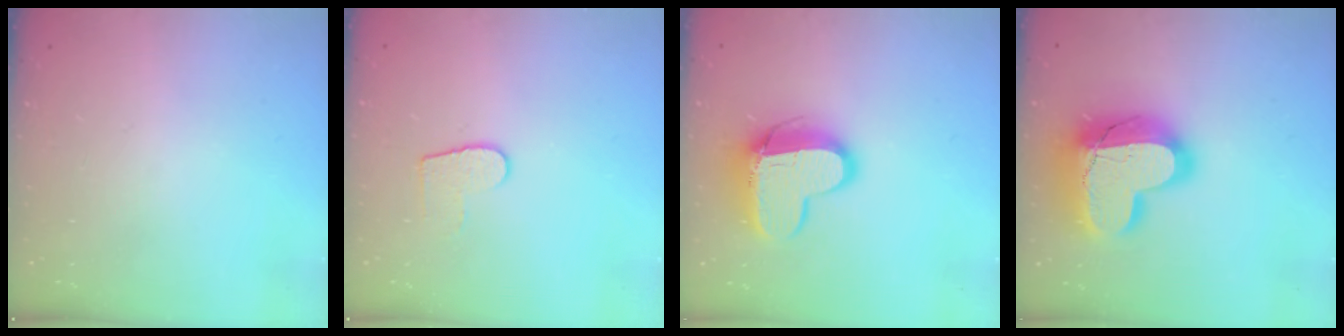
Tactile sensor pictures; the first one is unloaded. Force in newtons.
{"total": 6.3, "press": 6.3, "slide": 0.4}
{"total": 12.9, "press": 12.9, "slide": 1.1}
{"total": 21.0, "press": 20.9, "slide": 1.5}